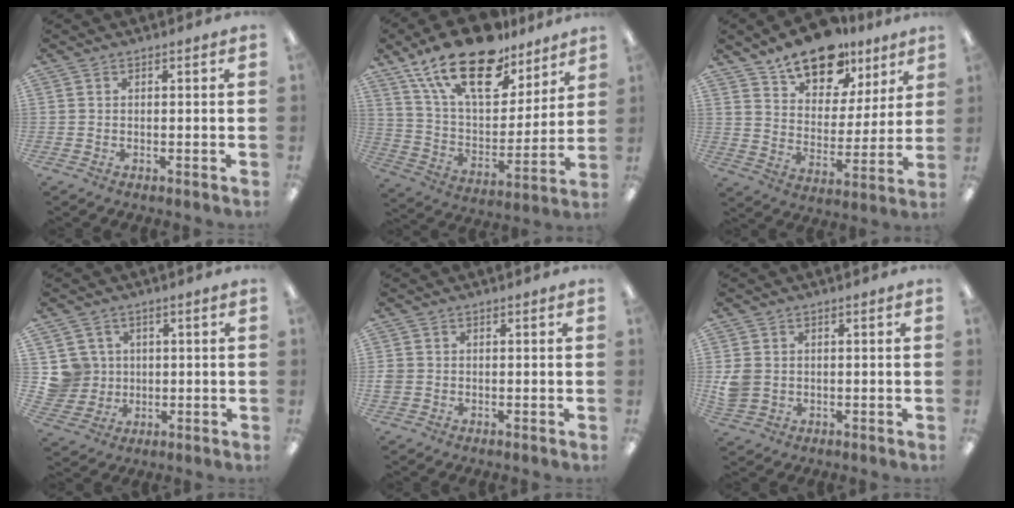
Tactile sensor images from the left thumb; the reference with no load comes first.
{"total": 22.9, "force": [15.4, 10.6, 13.3], "torque": [-0.245, -0.089, 0.270]}
{"total": 16.1, "force": [12.1, 8.0, 6.9], "torque": [-0.108, -0.073, 0.214]}
{"total": 7.3, "force": [1.9, 7.1, 0.1], "torque": [-0.026, 0.001, 0.043]}
{"total": 1.9, "force": [-0.4, 1.7, 0.5], "torque": [-0.008, 0.004, -0.008]}
{"total": 4.6, "force": [0.1, 4.1, 1.9], "torque": [-0.037, 0.006, 0.003]}